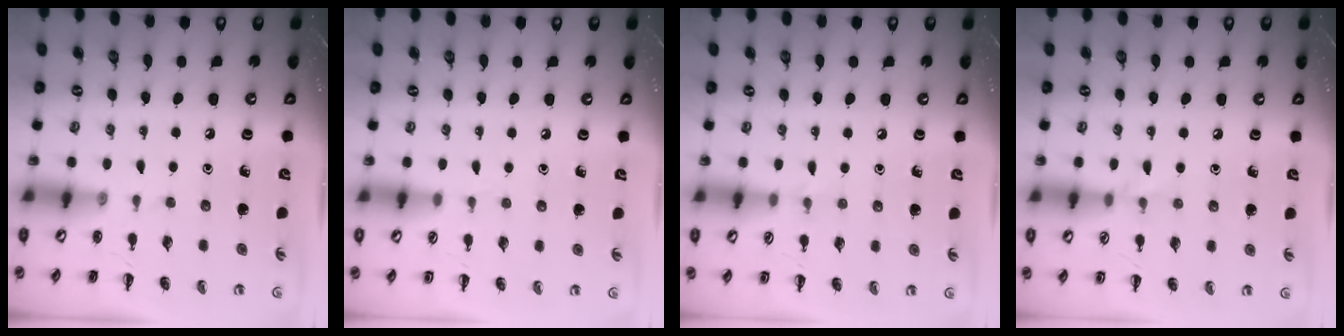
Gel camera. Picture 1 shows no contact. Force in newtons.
{"total": 3.0, "press": 2.8, "slide": 1.0}
{"total": 4.1, "press": 3.9, "slide": 1.4}
{"total": 4.6, "press": 4.4, "slide": 1.5}